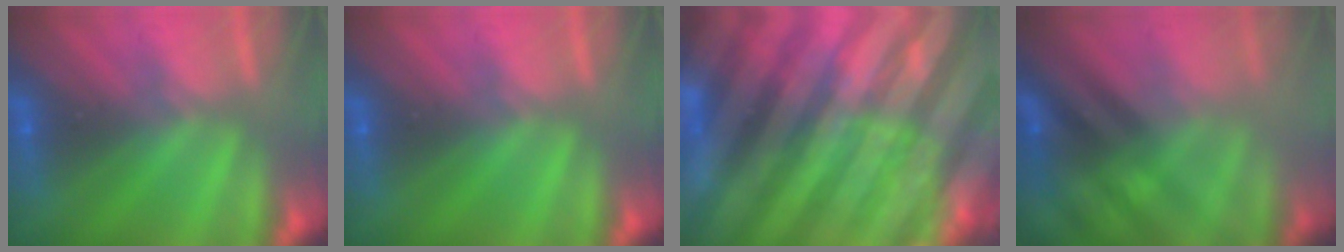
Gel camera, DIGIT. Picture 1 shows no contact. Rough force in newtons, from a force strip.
{"total": 0.0}
{"total": 6.9}
{"total": 3.3}